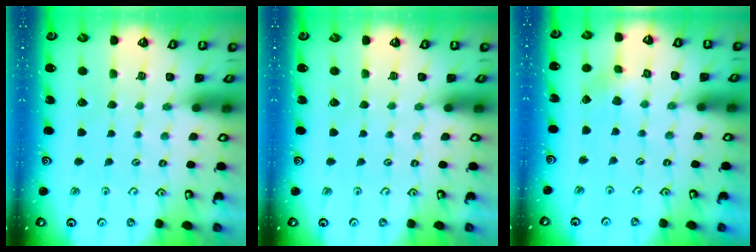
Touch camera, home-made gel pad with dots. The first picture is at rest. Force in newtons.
{"total": 0.0}
{"total": 2.1, "press": 2.1, "slide": 0.1}